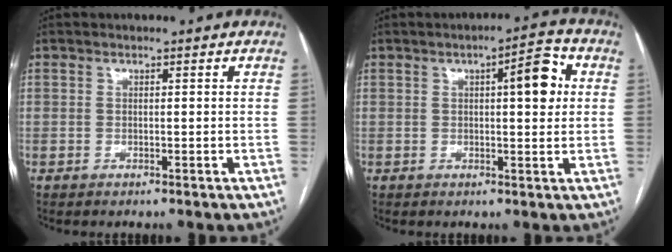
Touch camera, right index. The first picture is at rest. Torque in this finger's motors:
{"motor_torque": [0.82, 0.27, 0.21, 0.06]}